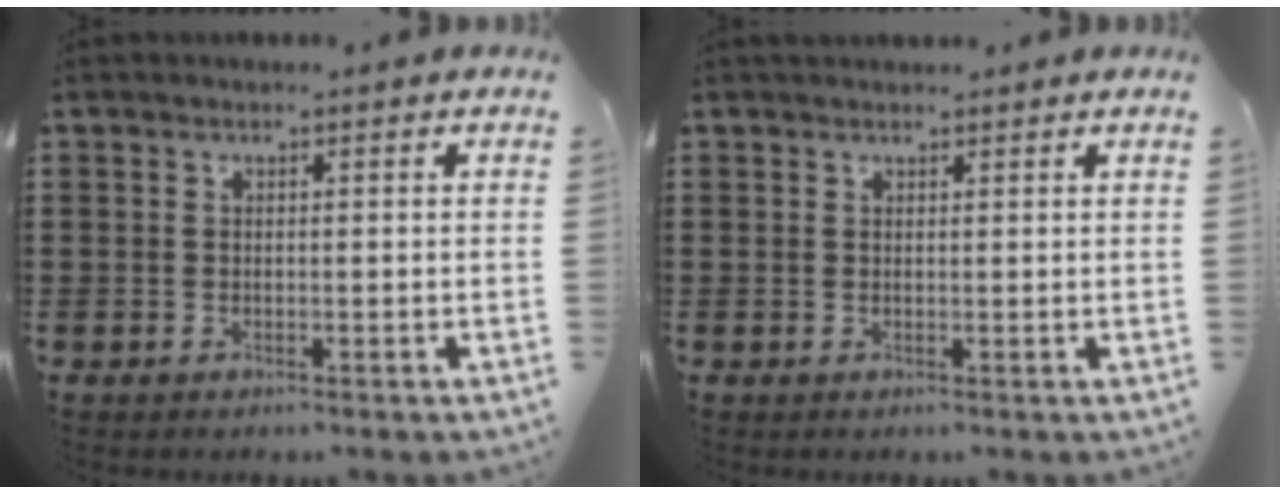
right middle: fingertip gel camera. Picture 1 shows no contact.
{"total": 0.9, "force": [0.9, 0.2, -0.1], "torque": [-0.002, -0.002, 0.018]}